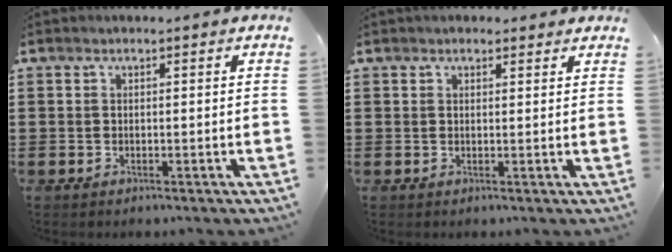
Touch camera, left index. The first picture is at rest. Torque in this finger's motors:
{"motor_torque": [0.84, -1.30, 0.29, 0.09]}